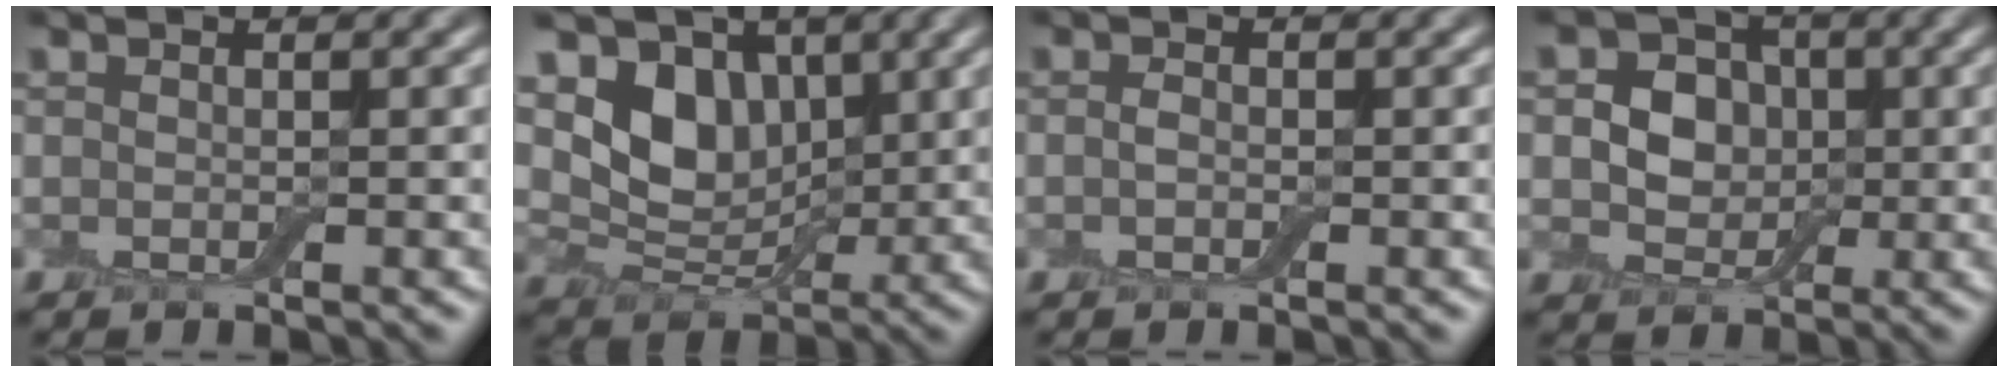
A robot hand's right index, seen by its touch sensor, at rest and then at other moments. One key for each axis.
{"total": 6.0, "fx": 1.8, "fy": 4.5, "fz": 3.5, "tx": -0.068, "ty": -0.009, "tz": 0.024}
{"total": 0.8, "fx": -0.1, "fy": 0.5, "fz": 0.6, "tx": -0.016, "ty": 0.000, "tz": -0.004}
{"total": 5.0, "fx": 0.4, "fy": 4.2, "fz": 2.6, "tx": -0.039, "ty": 0.009, "tz": -0.013}